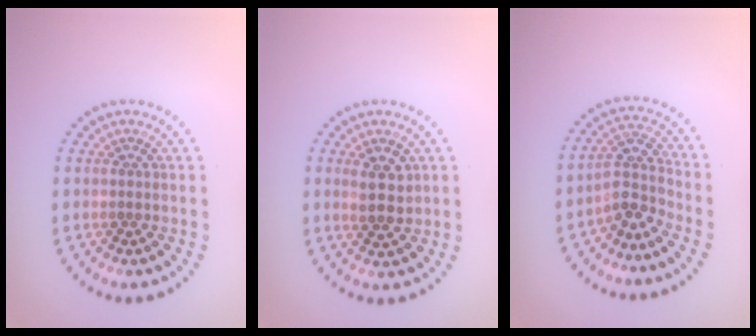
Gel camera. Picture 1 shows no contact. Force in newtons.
{"total": 2.8, "press": 2.7, "slide": 0.8}
{"total": 3.0, "press": 2.3, "slide": 1.9}